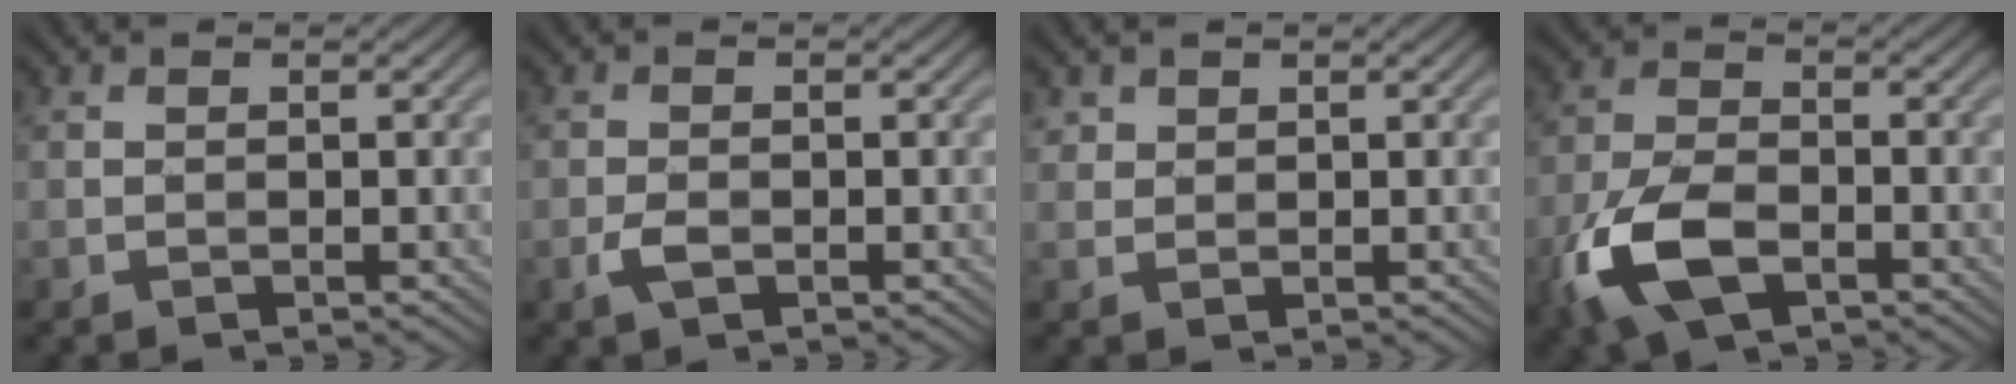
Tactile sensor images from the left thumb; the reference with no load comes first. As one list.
[{"total": 1.9, "force": [-0.8, 0.9, 1.5], "torque": [-0.037, 0.002, -0.017]}, {"total": 1.7, "force": [1.3, 1.1, 0.1], "torque": [-0.006, 0.002, 0.027]}, {"total": 9.1, "force": [-4.3, 4.6, 6.7], "torque": [-0.164, -0.007, -0.096]}]